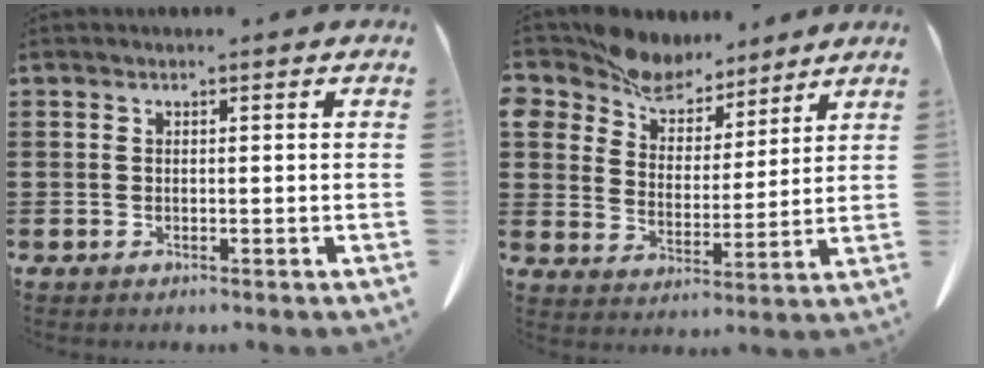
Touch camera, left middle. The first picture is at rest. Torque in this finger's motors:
{"motor_torque": [1.25, 0.15, 0.78, 0.21]}